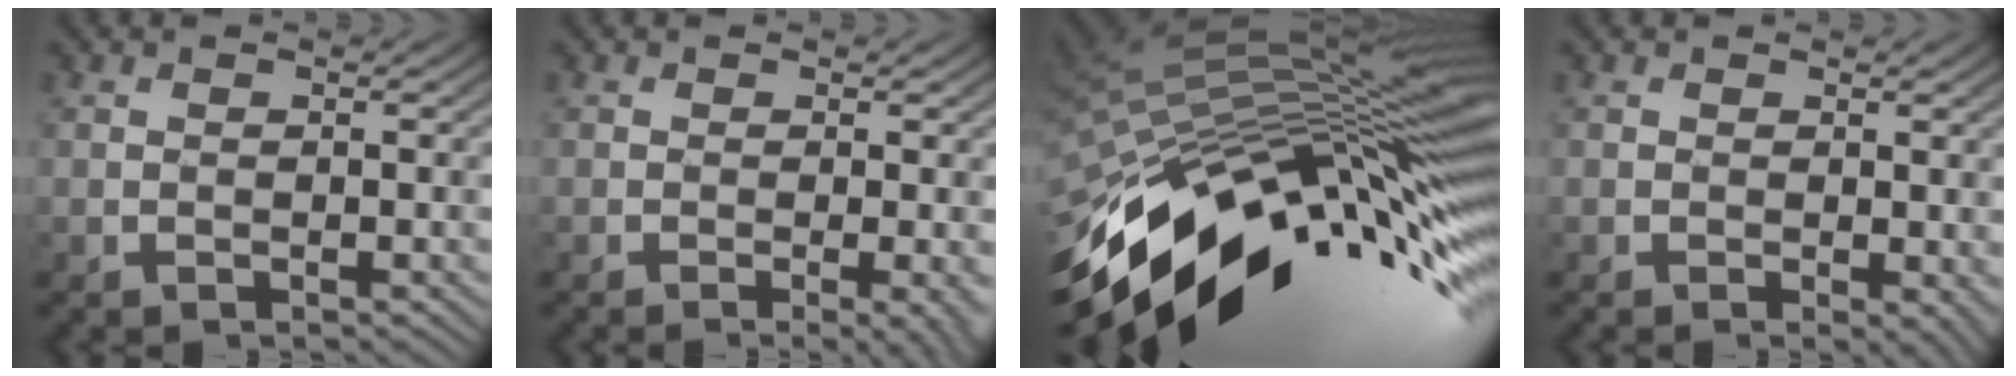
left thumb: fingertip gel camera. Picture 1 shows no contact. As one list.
[{"total": 2.9, "force": [-0.7, 0.5, 2.8], "torque": [-0.037, 0.002, -0.015]}, {"total": 18.0, "force": [-7.3, 6.4, 15.2], "torque": [-0.287, -0.001, -0.144]}, {"total": 1.3, "force": [0.0, 0.2, 1.3], "torque": [-0.017, -0.005, 0.000]}]